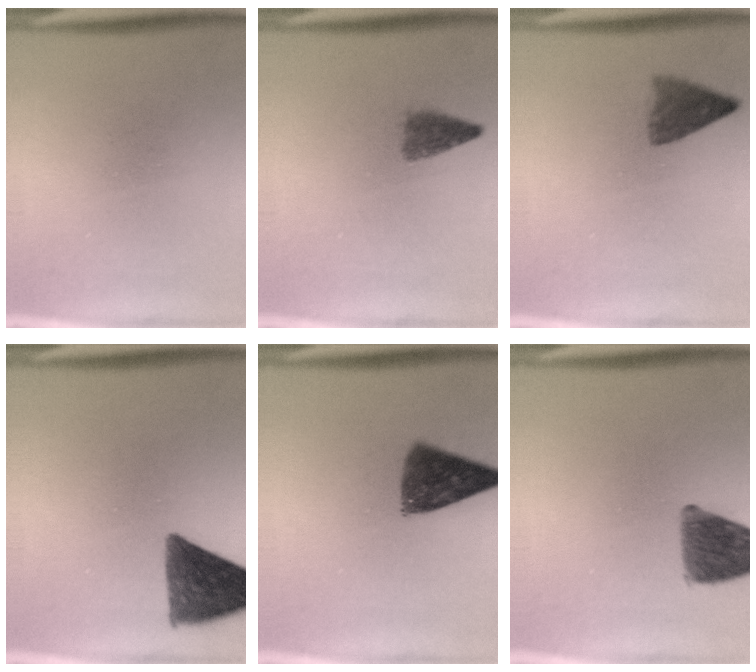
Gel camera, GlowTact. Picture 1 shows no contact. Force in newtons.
{"total": 2.8}
{"total": 4.2}
{"total": 11.0}
{"total": 9.4}
{"total": 9.2}